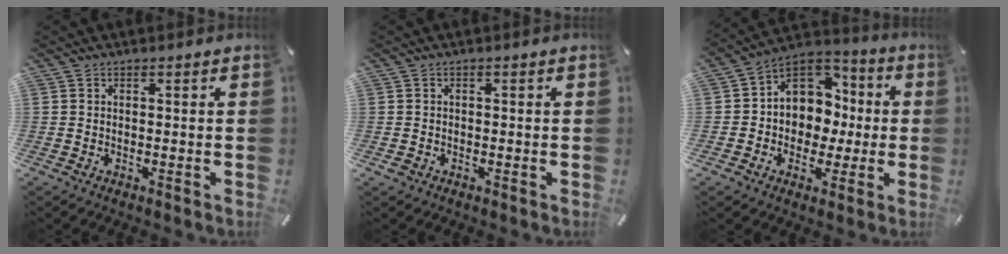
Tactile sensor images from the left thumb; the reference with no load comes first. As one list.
[{"total": 1.2, "force": [-0.5, 1.0, 0.5], "torque": [-0.009, 0.004, -0.011]}, {"total": 10.6, "force": [0.3, 10.0, 3.6], "torque": [-0.068, -0.007, 0.012]}]